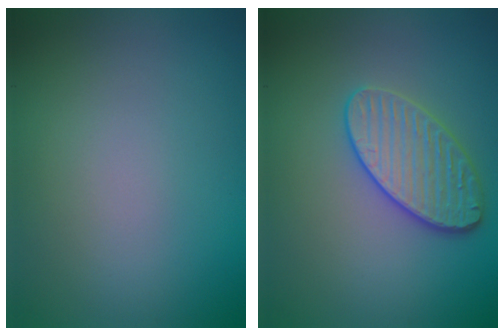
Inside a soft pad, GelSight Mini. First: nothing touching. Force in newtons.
{"total": 3.6, "press": 3.5, "slide": 0.9}